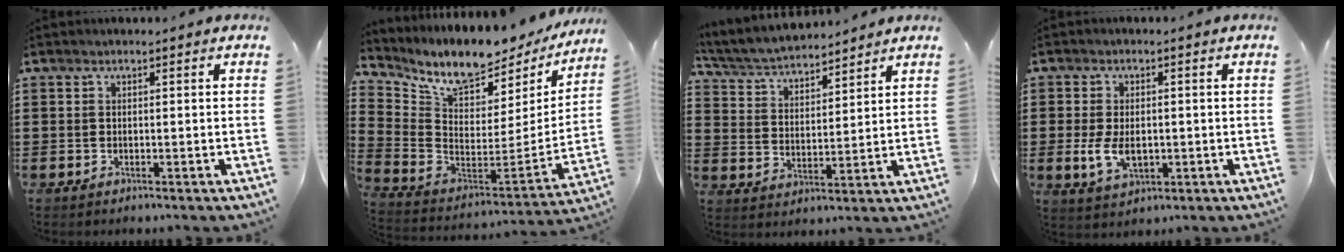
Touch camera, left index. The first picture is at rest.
{"total": 8.1, "force": [6.9, 2.2, 3.7], "torque": [-0.102, -0.062, 0.115]}
{"total": 4.9, "force": [4.8, 0.7, 1.0], "torque": [-0.043, -0.023, 0.081]}
{"total": 5.3, "force": [-0.5, 3.2, 4.2], "torque": [-0.092, 0.002, -0.011]}